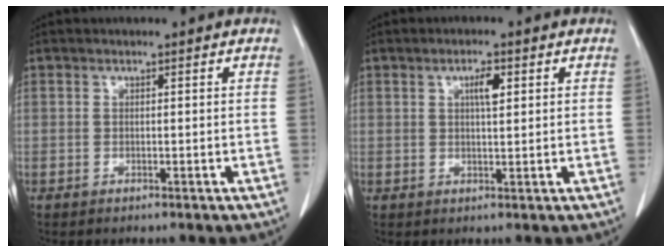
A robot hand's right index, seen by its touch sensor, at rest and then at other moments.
{"total": 2.9, "force": [1.1, 0.7, 2.6], "torque": [-0.045, 0.000, 0.017]}